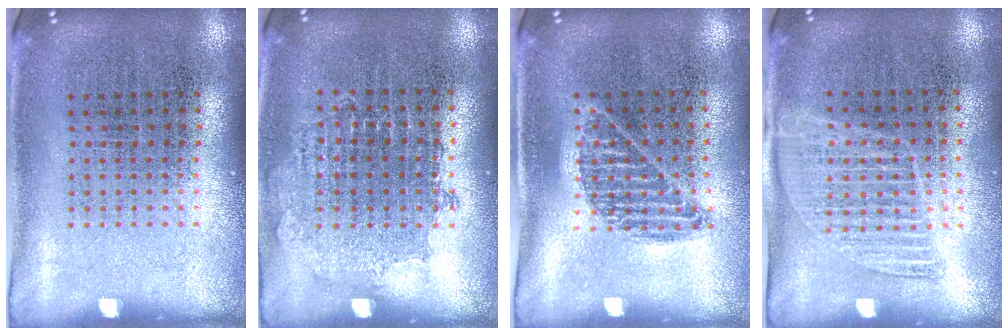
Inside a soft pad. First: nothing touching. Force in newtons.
{"total": 0.8, "press": 0.8, "slide": 0.3}
{"total": 0.9, "press": 0.8, "slide": 0.4}
{"total": 1.2, "press": 1.1, "slide": 0.5}